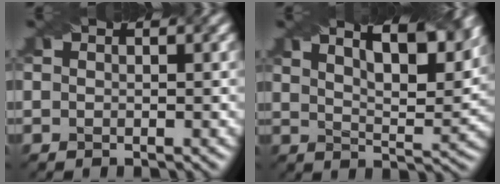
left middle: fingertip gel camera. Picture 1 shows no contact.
{"total": 11.2, "force": [7.2, 3.7, 7.8], "torque": [-0.091, 0.033, 0.077]}